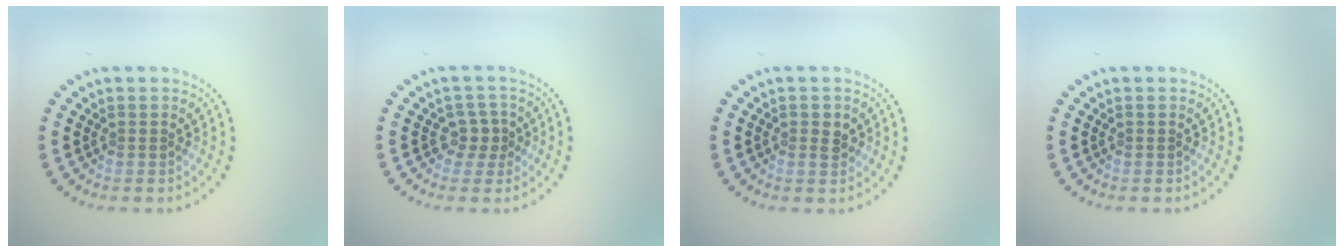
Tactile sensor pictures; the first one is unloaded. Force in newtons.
{"total": 1.8, "press": 1.6, "slide": 0.9}
{"total": 1.4, "press": 1.4, "slide": 0.1}
{"total": 0.0}